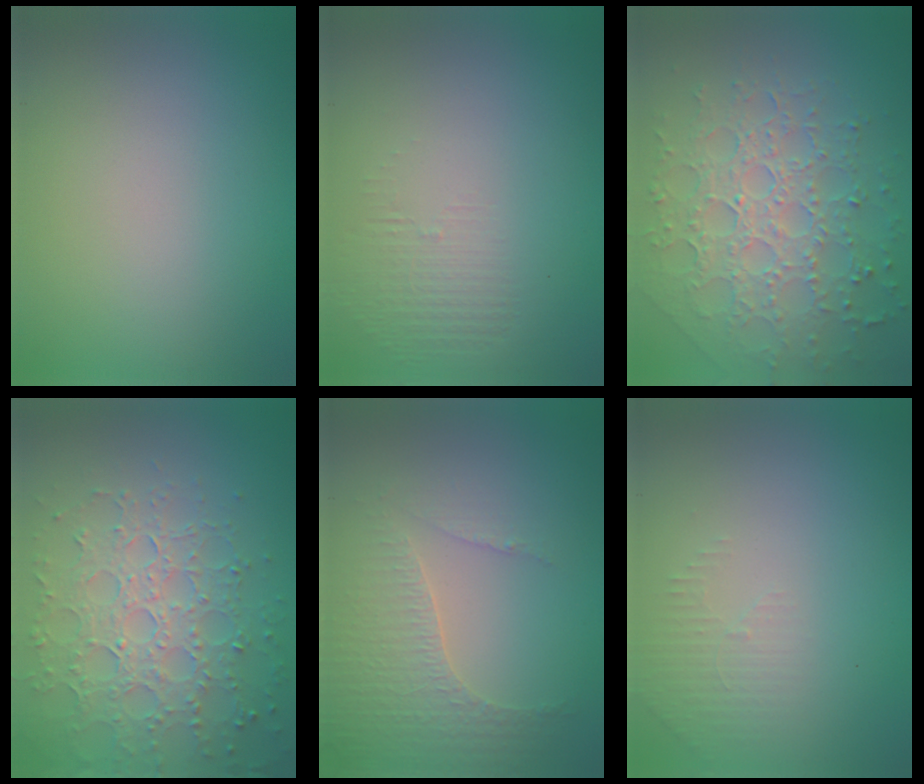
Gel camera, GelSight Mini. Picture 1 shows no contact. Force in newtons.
{"total": 1.2, "press": 0.1, "slide": 1.2}
{"total": 7.6, "press": 5.4, "slide": 5.3}
{"total": 6.5, "press": 5.3, "slide": 3.9}
{"total": 4.2, "press": 3.0, "slide": 2.8}
{"total": 1.5, "press": 1.5, "slide": 0.4}